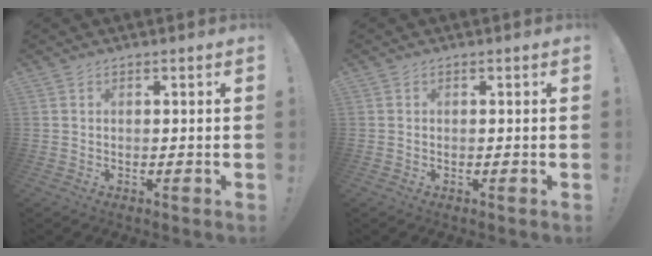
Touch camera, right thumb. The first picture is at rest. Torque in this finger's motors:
{"motor_torque": [-0.04, -0.19, 0.16, 0.02, -0.01]}